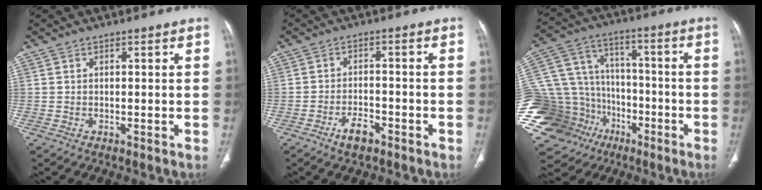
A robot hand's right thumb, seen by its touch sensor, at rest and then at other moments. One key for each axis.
{"total": 3.6, "fx": -2.3, "fy": 2.1, "fz": 1.7, "tx": -0.031, "ty": 0.021, "tz": -0.038}
{"total": 31.8, "fx": -12.6, "fy": 24.6, "fz": 15.8, "tx": -0.388, "ty": 0.082, "tz": -0.205}